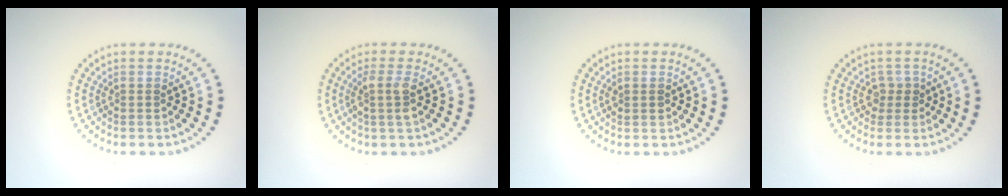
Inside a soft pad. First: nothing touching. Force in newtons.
{"total": 1.9, "press": 1.6, "slide": 1.1}
{"total": 0.8, "press": 0.8, "slide": 0.1}
{"total": 1.4, "press": 1.0, "slide": 1.0}